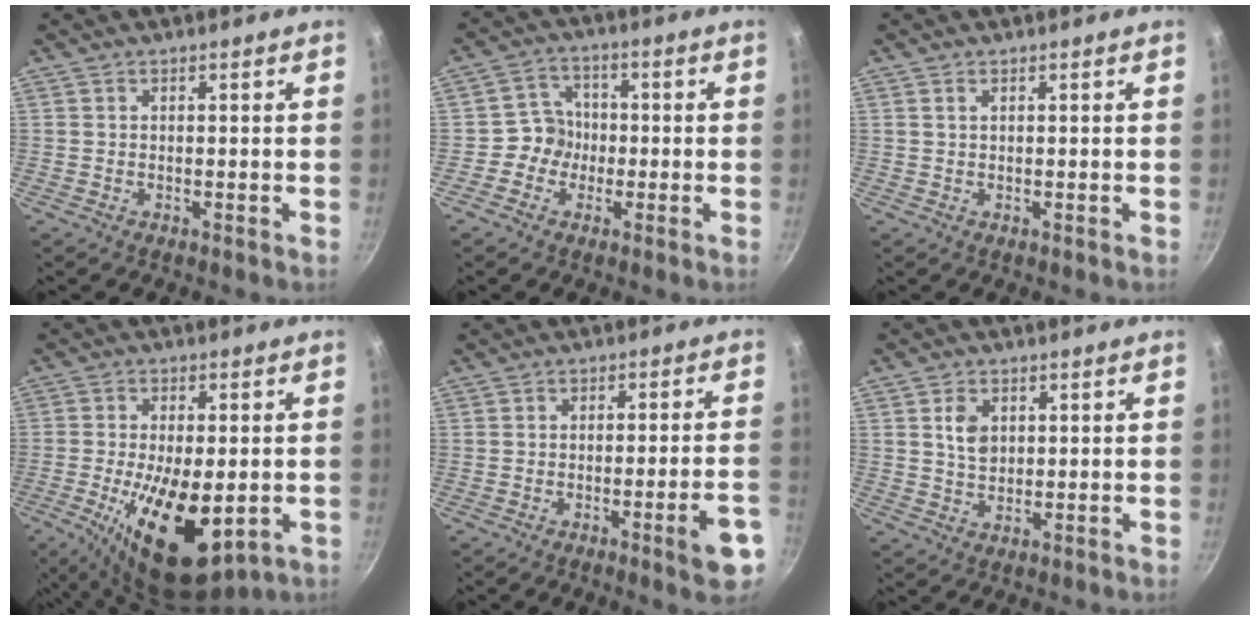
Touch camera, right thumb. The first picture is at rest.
{"total": 5.3, "force": [-1.2, 5.0, 1.4], "torque": [0.014, 0.018, -0.033]}
{"total": 0.9, "force": [0.5, 0.4, 0.6], "torque": [-0.012, 0.002, 0.009]}
{"total": 16.9, "force": [-4.0, 8.0, 14.3], "torque": [-0.230, -0.001, -0.052]}
{"total": 7.6, "force": [-3.6, 1.1, 6.6], "torque": [-0.080, 0.020, -0.043]}
{"total": 4.7, "force": [1.4, 3.3, 2.9], "torque": [-0.039, -0.005, 0.027]}